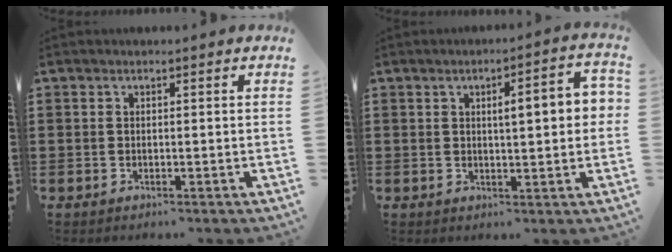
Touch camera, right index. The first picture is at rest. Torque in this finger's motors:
{"motor_torque": [0.43, -0.19, 0.60, 0.10]}